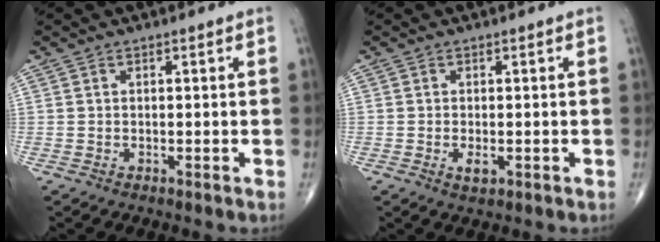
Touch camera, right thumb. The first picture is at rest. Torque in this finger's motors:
{"motor_torque": [-0.16, 0.46, 0.08, 0.27, 0.07]}